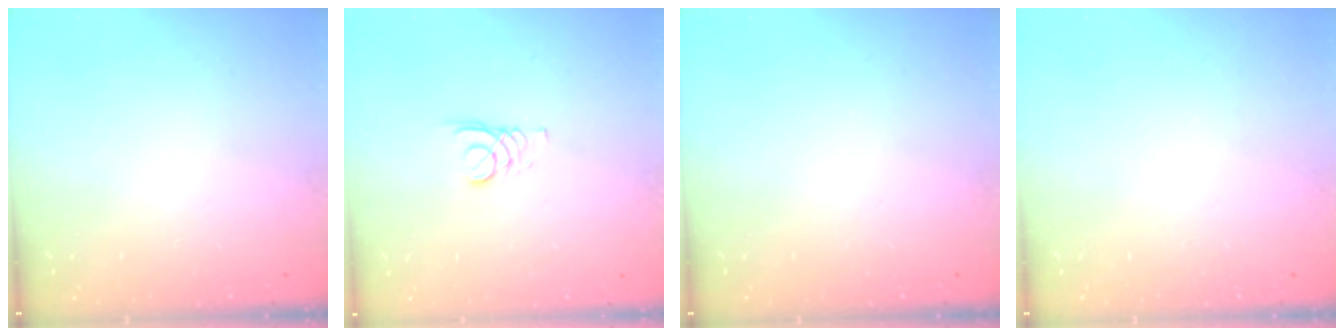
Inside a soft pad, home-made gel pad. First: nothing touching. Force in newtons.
{"total": 2.1, "press": 2.1, "slide": 0.1}
{"total": 0.0}
{"total": 0.0}